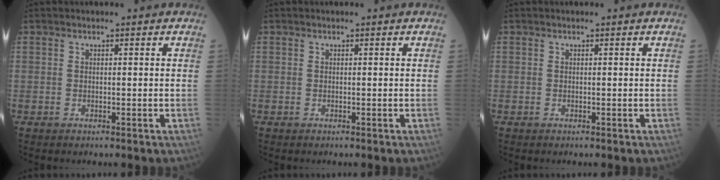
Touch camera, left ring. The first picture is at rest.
{"total": 0.0}
{"total": 0.0}